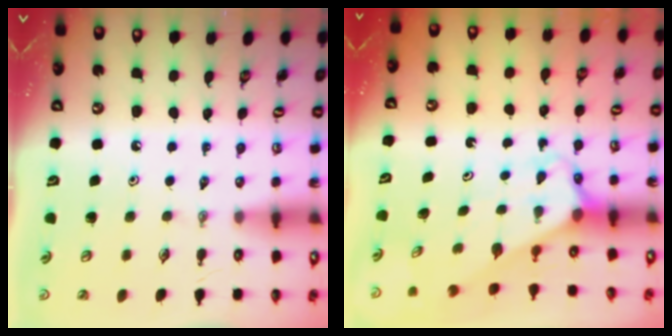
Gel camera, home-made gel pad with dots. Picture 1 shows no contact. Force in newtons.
{"total": 3.4, "press": 3.4, "slide": 0.2}